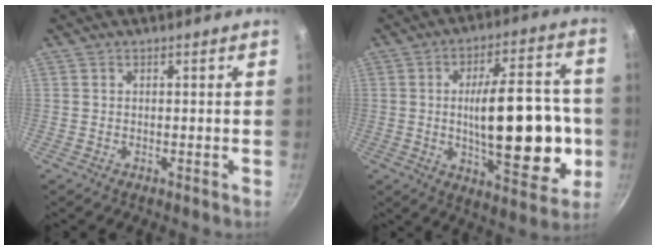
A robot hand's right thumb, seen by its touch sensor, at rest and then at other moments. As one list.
[{"total": 22.5, "force": [-2.2, 9.3, 20.4], "torque": [-0.268, 0.012, -0.024]}]